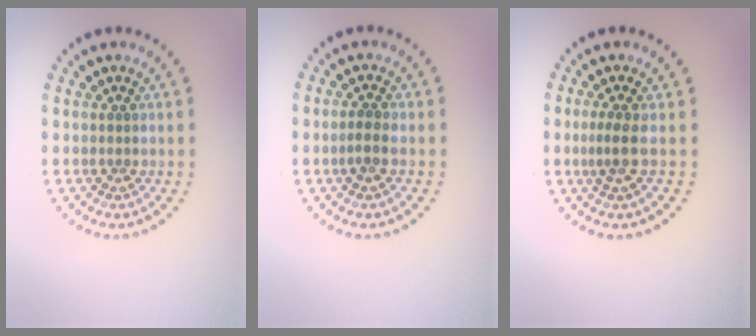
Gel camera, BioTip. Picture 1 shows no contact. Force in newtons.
{"total": 0.9, "press": 0.6, "slide": 0.6}
{"total": 1.7, "press": 1.3, "slide": 1.2}